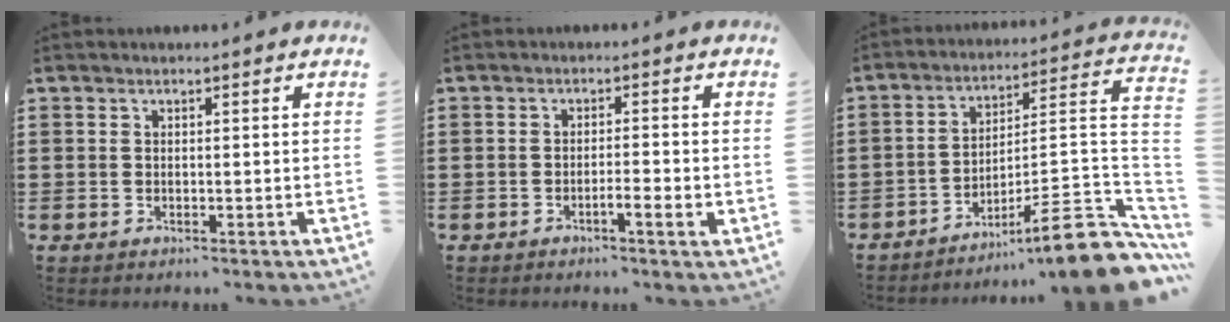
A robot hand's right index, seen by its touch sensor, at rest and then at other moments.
{"total": 2.7, "force": [-1.3, 0.2, 2.4], "torque": [-0.041, -0.004, -0.022]}
{"total": 11.5, "force": [-7.8, 0.7, 8.4], "torque": [-0.113, 0.008, -0.142]}